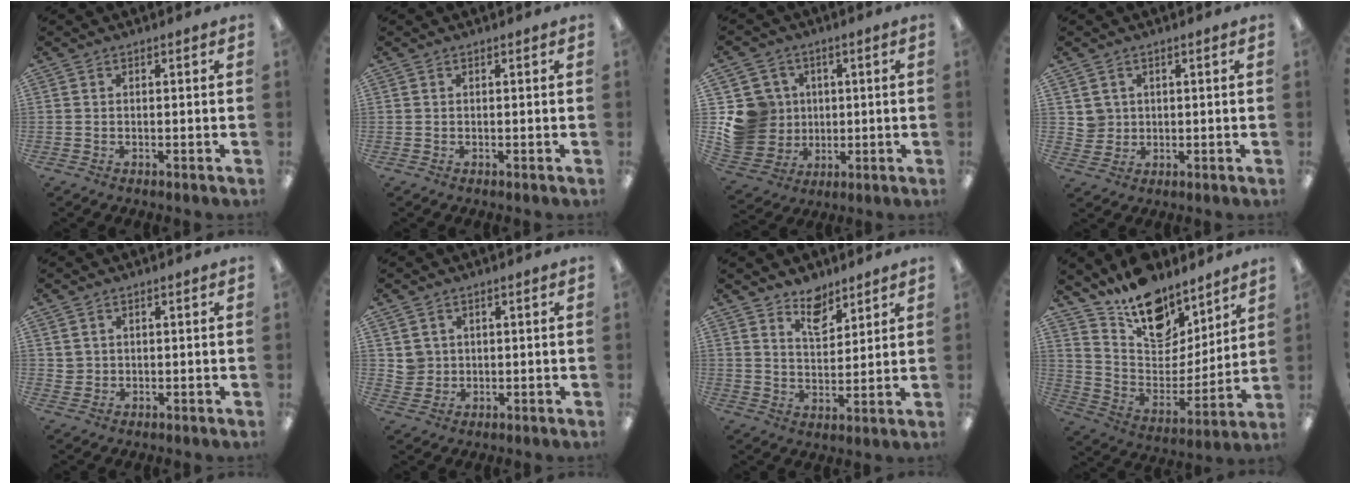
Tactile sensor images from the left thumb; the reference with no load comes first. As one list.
[{"total": 0.0}, {"total": 13.0, "force": [1.2, 12.4, 3.7], "torque": [-0.106, 0.008, 0.035]}, {"total": 3.6, "force": [1.6, 3.2, -0.1], "torque": [-0.003, 0.003, 0.029]}, {"total": 2.0, "force": [1.1, 1.7, 0.1], "torque": [-0.005, 0.002, 0.020]}, {"total": 3.6, "force": [1.6, 3.2, 0.0], "torque": [-0.003, 0.002, 0.029]}, {"total": 7.6, "force": [6.1, 3.8, 2.7], "torque": [-0.032, -0.034, 0.108]}, {"total": 16.8, "force": [13.1, 9.0, 5.5], "torque": [-0.100, -0.099, 0.240]}]